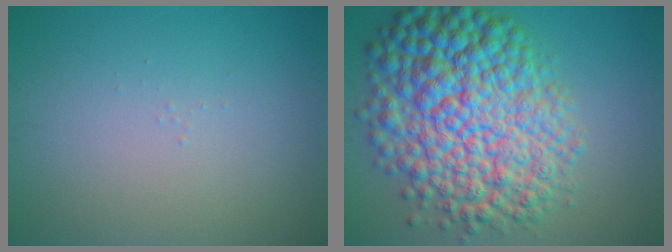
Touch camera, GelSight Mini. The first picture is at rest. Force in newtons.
{"total": 13.1, "press": 13.1, "slide": 0.2}